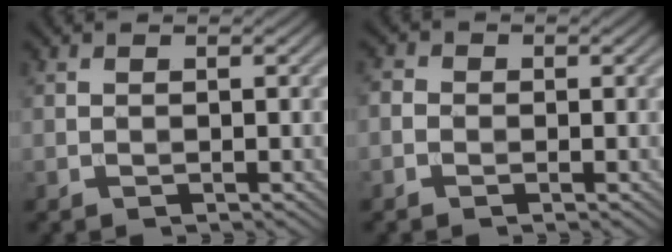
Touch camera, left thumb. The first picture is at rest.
{"total": 1.6, "force": [-0.7, 1.4, 0.5], "torque": [-0.011, 0.002, -0.023]}